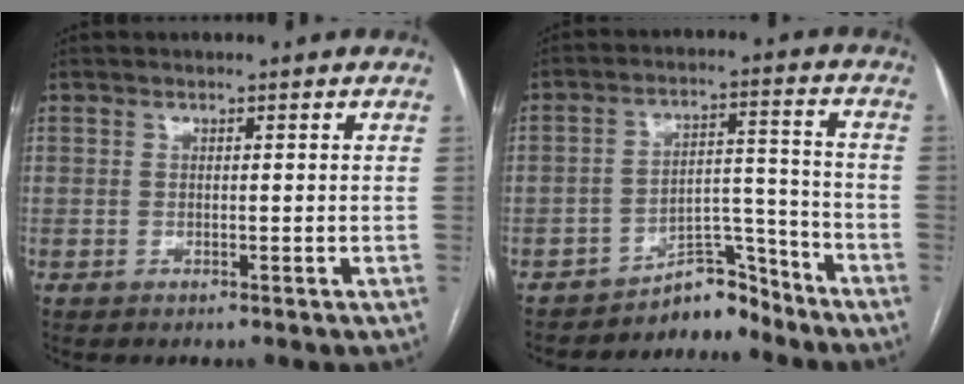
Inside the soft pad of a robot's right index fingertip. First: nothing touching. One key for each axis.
{"total": 6.3, "fx": -6.0, "fy": 1.9, "fz": 0.3, "tx": 0.008, "ty": 0.052, "tz": -0.094}